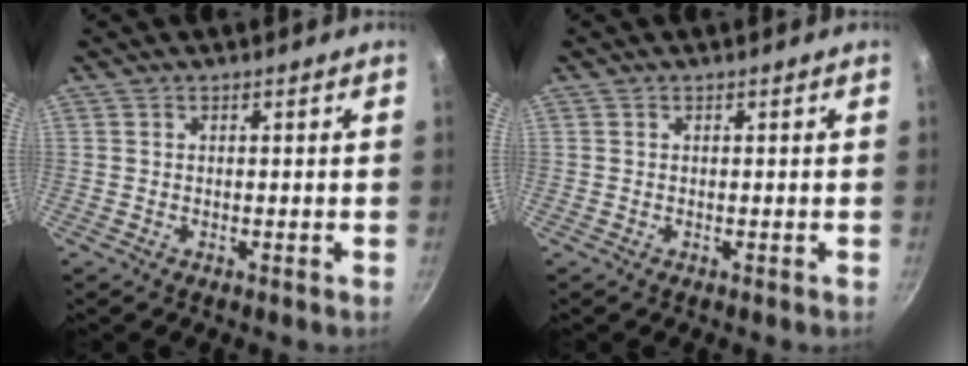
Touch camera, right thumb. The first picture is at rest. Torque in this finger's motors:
{"motor_torque": [-0.01, 0.01, 0.00, 0.00, 0.00]}